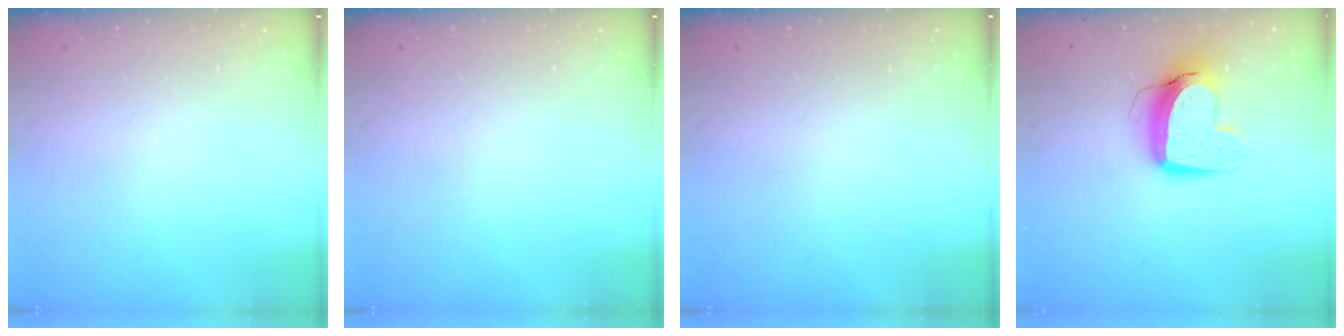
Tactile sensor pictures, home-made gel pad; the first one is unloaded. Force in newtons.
{"total": 0.0}
{"total": 0.0}
{"total": 11.3, "press": 11.2, "slide": 1.1}